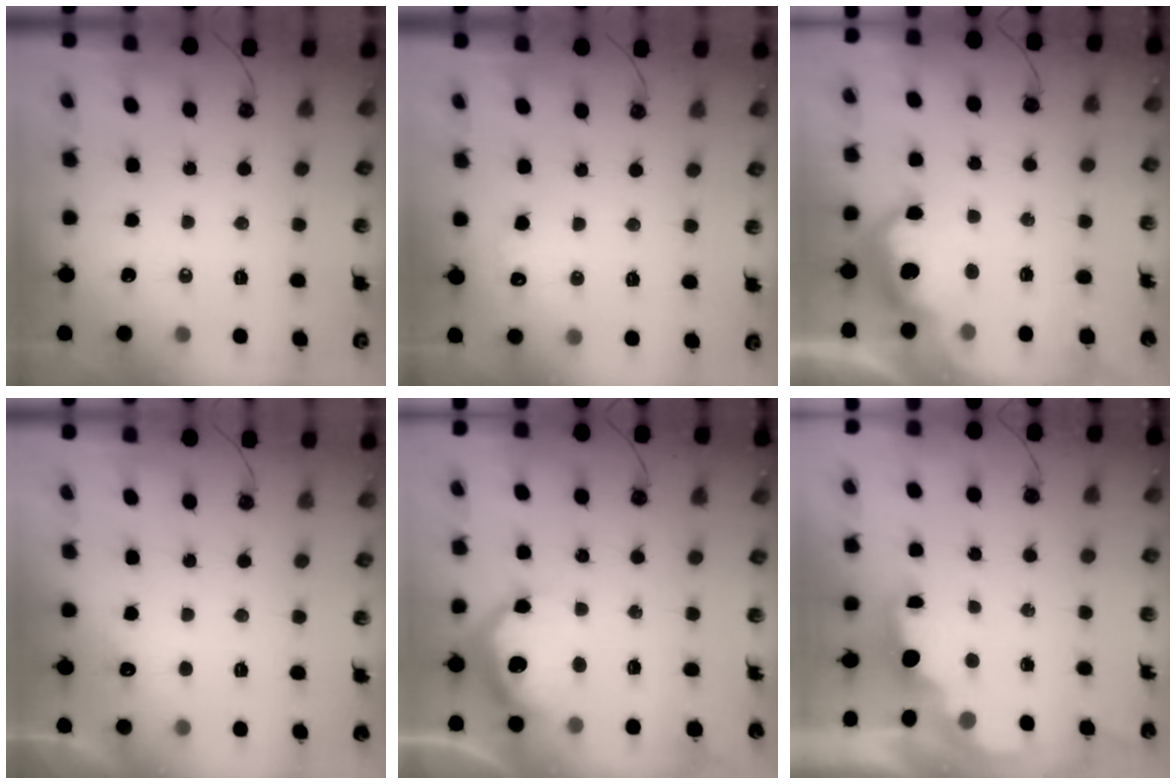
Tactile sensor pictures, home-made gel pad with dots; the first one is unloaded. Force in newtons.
{"total": 5.1, "press": 4.9, "slide": 1.2}
{"total": 10.7, "press": 10.7, "slide": 0.5}
{"total": 4.9, "press": 4.7, "slide": 1.2}
{"total": 13.1, "press": 13.1, "slide": 0.8}
{"total": 2.3, "press": 2.1, "slide": 0.7}